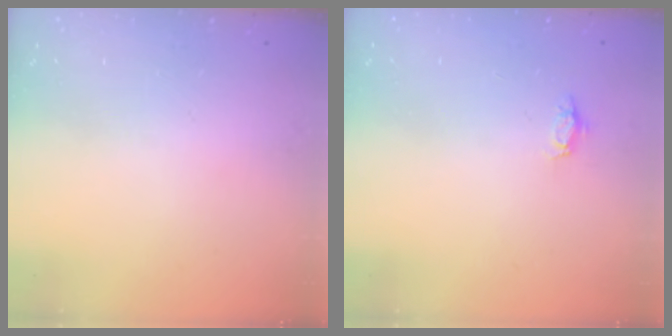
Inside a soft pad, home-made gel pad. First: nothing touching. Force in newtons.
{"total": 3.2, "press": 3.2, "slide": 0.4}